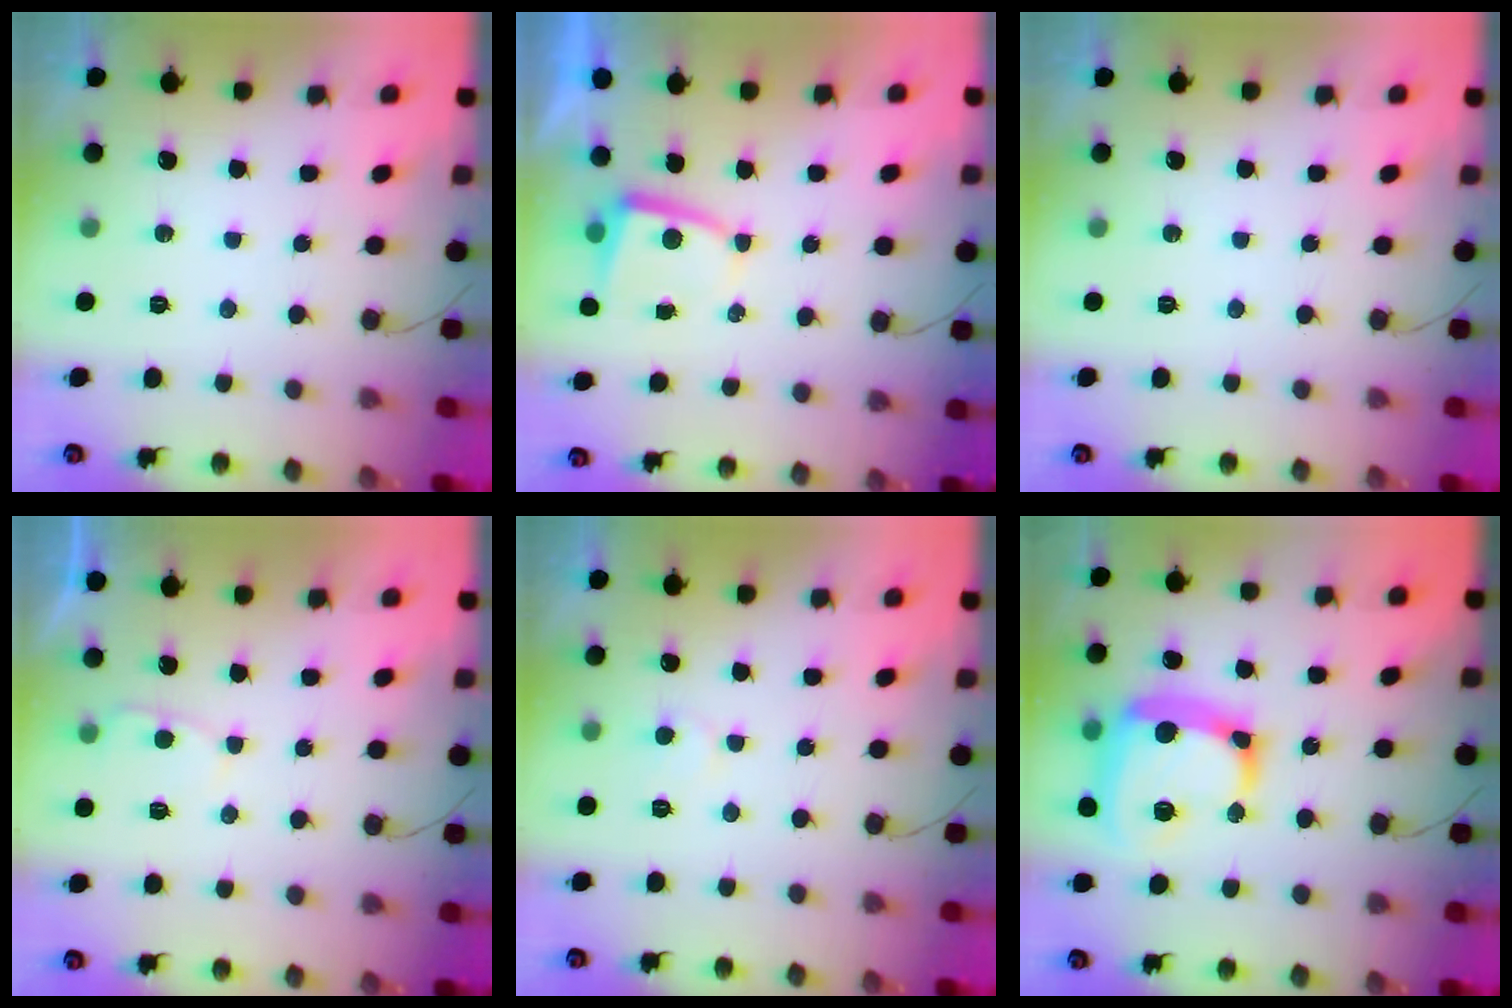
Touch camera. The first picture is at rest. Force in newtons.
{"total": 2.8, "press": 2.7, "slide": 0.5}
{"total": 0.0}
{"total": 2.7, "press": 2.7, "slide": 0.4}
{"total": 4.1, "press": 4.1, "slide": 0.3}
{"total": 18.5, "press": 18.5, "slide": 1.3}